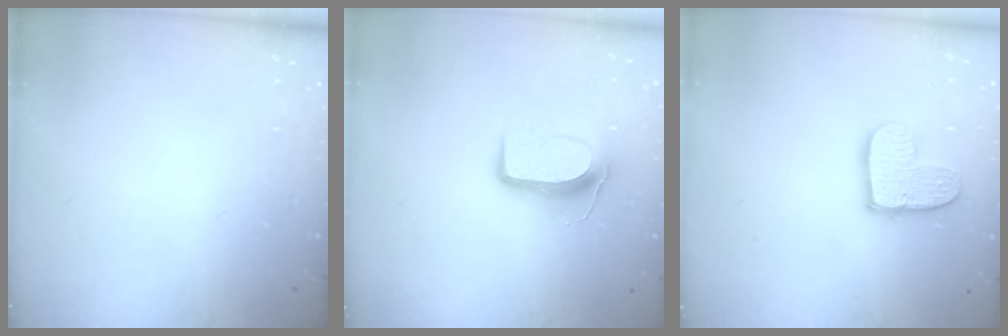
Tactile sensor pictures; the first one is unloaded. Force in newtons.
{"total": 8.7, "press": 8.6, "slide": 0.7}
{"total": 12.1, "press": 12.0, "slide": 0.9}